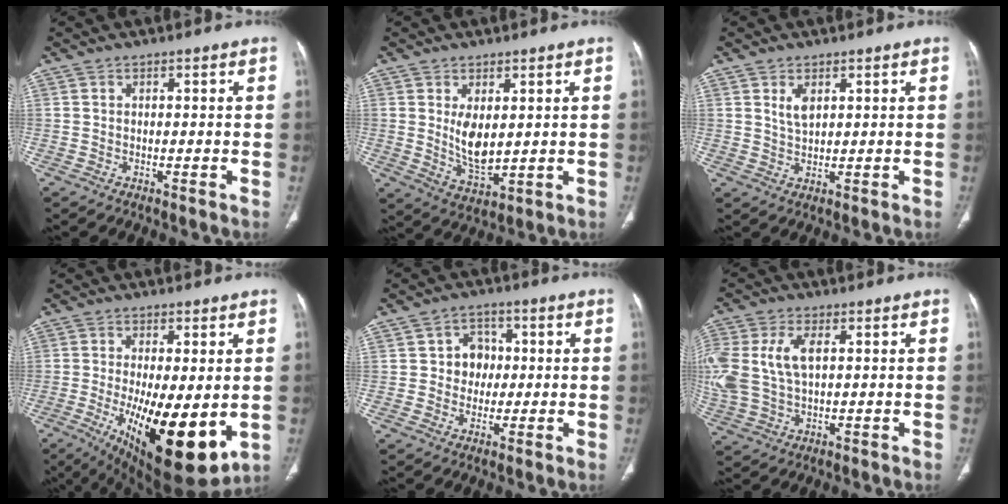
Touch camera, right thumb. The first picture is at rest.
{"total": 6.9, "force": [1.3, 3.6, 5.8], "torque": [-0.087, -0.029, 0.037]}
{"total": 3.2, "force": [1.4, 1.7, 2.2], "torque": [-0.037, -0.008, 0.031]}
{"total": 18.8, "force": [-4.0, 6.6, 17.2], "torque": [-0.258, -0.035, -0.039]}
{"total": 5.7, "force": [0.4, 5.1, 2.5], "torque": [0.000, 0.010, 0.000]}
{"total": 14.6, "force": [2.5, 8.7, 11.4], "torque": [-0.291, 0.007, 0.054]}